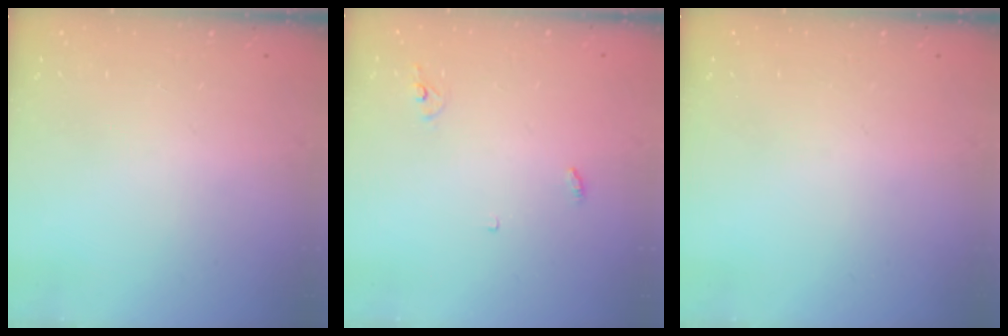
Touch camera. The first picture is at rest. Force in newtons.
{"total": 2.9, "press": 2.9, "slide": 0.2}
{"total": 0.0}